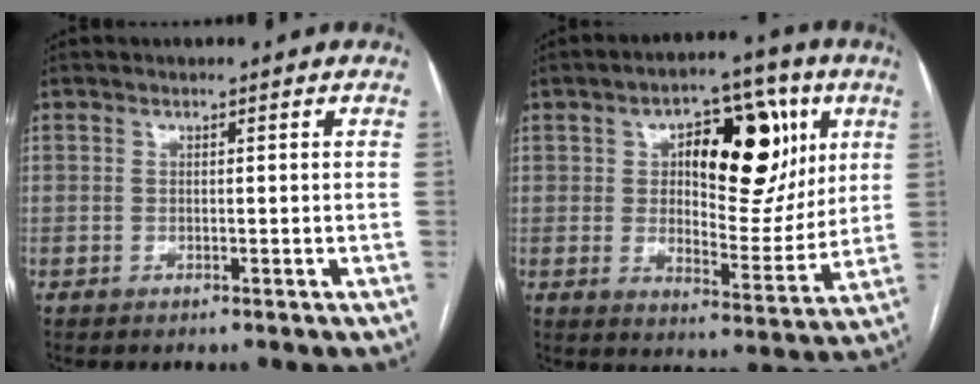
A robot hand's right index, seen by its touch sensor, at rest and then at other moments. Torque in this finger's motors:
{"motor_torque": [0.96, 0.70, 0.30, 0.14]}